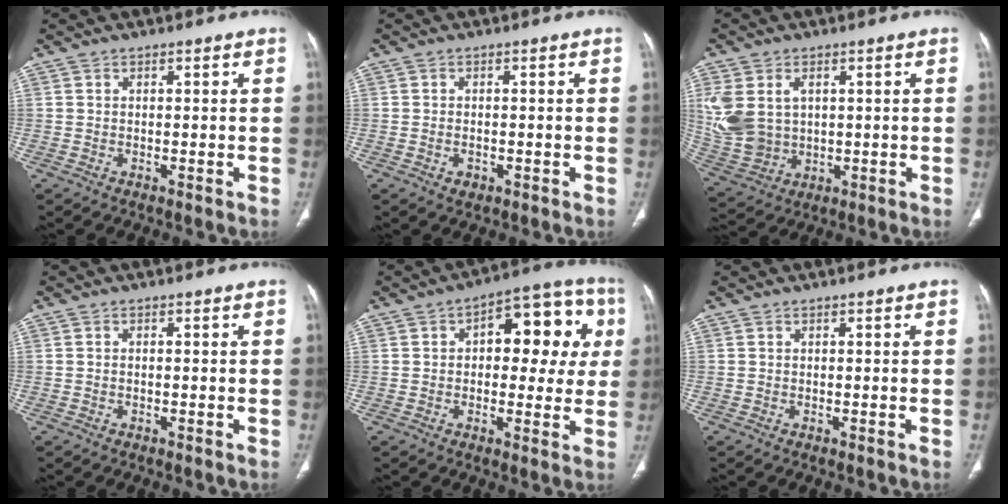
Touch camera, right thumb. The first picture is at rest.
{"total": 1.8, "force": [-0.6, 1.3, 1.1], "torque": [-0.013, 0.003, -0.005]}
{"total": 12.4, "force": [2.5, 9.0, 8.1], "torque": [-0.176, -0.001, 0.070]}
{"total": 0.0}
{"total": 16.3, "force": [3.3, 8.7, 13.4], "torque": [-0.123, 0.026, 0.036]}
{"total": 0.0}